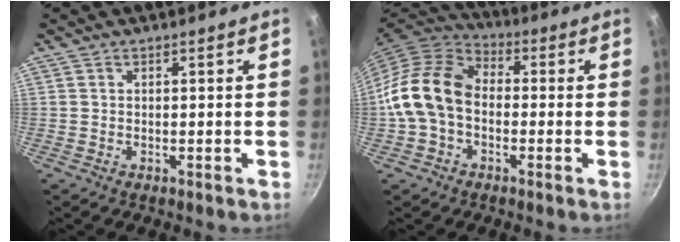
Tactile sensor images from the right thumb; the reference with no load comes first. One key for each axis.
{"total": 13.2, "fx": -1.3, "fy": 9.6, "fz": 9.0, "tx": -0.147, "ty": 0.034, "tz": -0.044}